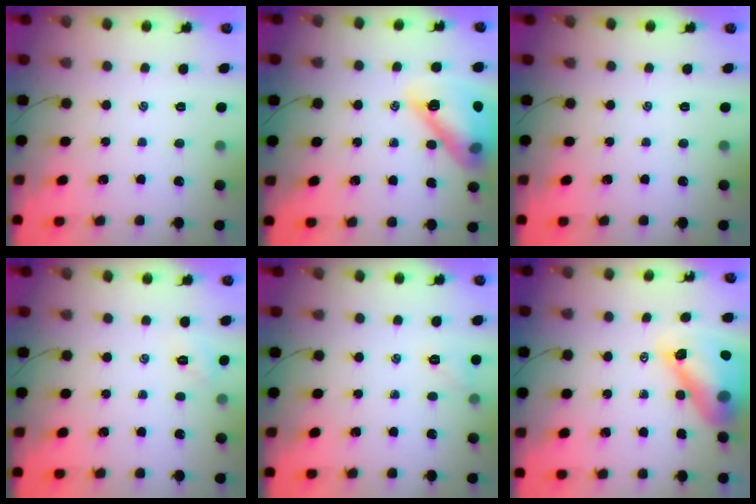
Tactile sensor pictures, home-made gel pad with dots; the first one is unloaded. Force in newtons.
{"total": 17.7, "press": 17.5, "slide": 2.4}
{"total": 0.0}
{"total": 2.4, "press": 2.3, "slide": 0.7}
{"total": 6.2, "press": 6.0, "slide": 1.3}
{"total": 13.8, "press": 13.2, "slide": 4.1}